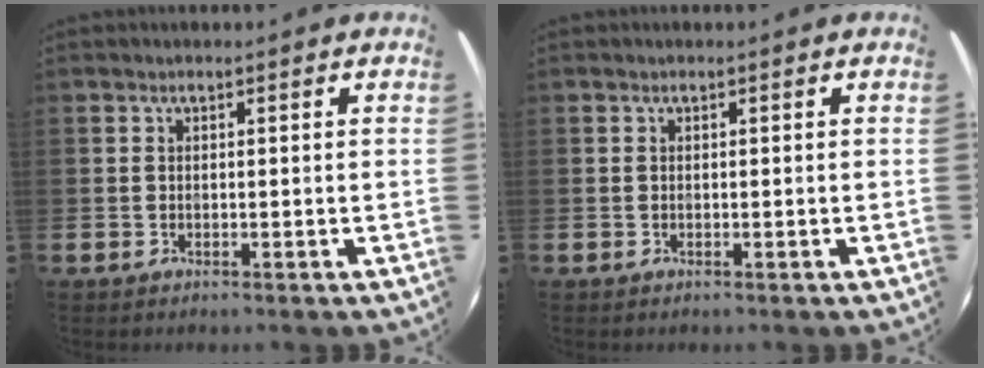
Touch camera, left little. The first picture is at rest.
{"total": 0.0}